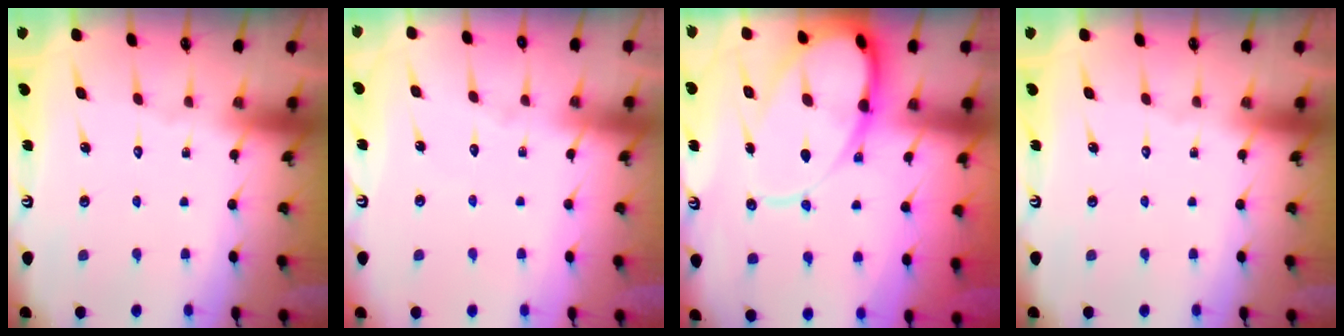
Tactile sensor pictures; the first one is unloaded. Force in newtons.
{"total": 3.0, "press": 3.0, "slide": 0.3}
{"total": 16.3, "press": 16.2, "slide": 1.6}
{"total": 0.0}